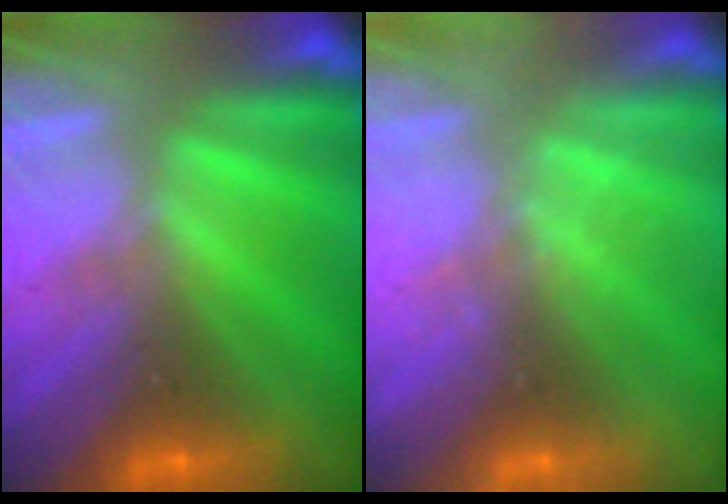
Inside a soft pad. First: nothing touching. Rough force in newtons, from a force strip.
{"total": 2.3}